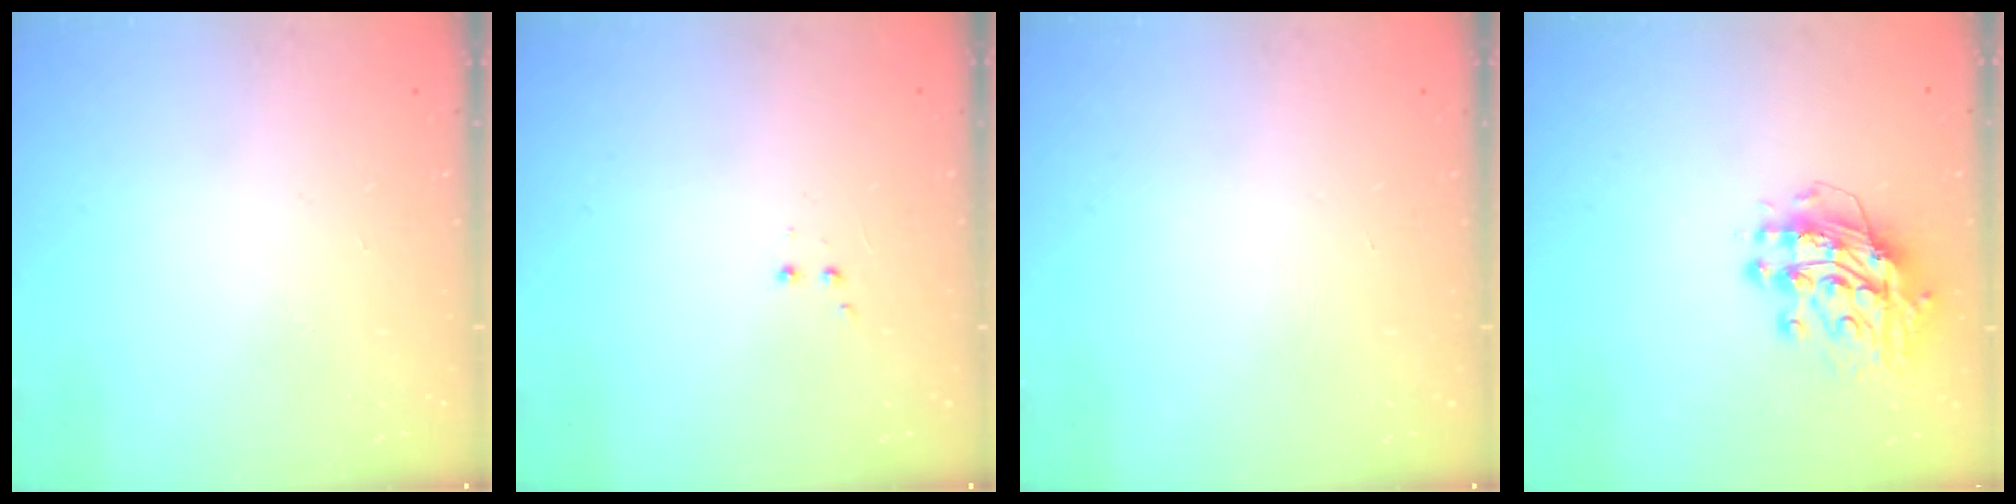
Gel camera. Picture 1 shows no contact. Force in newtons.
{"total": 2.0, "press": 1.8, "slide": 0.9}
{"total": 0.0}
{"total": 12.9, "press": 12.8, "slide": 1.2}